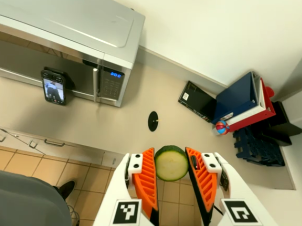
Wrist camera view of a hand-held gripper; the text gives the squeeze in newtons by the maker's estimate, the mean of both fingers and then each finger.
{"total": 9.2, "left": 9.3, "right": 9.0}